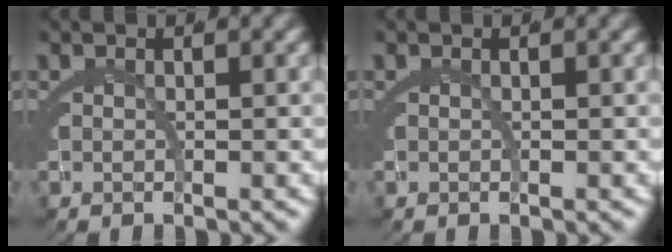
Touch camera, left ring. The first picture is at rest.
{"total": 0.0}